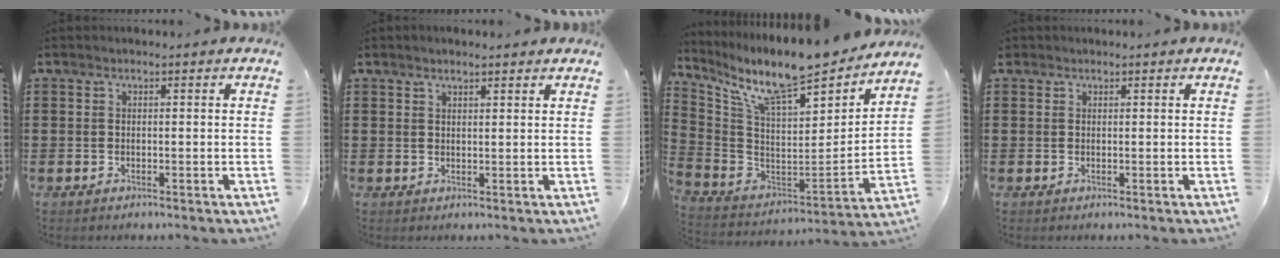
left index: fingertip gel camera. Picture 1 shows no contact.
{"total": 1.4, "force": [1.2, 0.3, 0.5], "torque": [-0.012, 0.002, 0.023]}
{"total": 12.2, "force": [10.3, 1.6, 6.3], "torque": [-0.145, -0.080, 0.170]}
{"total": 0.6, "force": [0.4, 0.4, 0.1], "torque": [-0.005, 0.002, 0.008]}